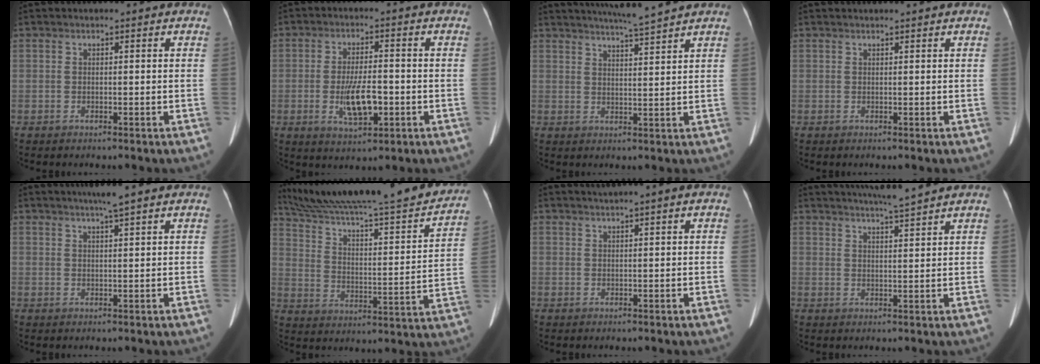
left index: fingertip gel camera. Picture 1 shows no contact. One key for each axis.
{"total": 6.9, "fx": -1.8, "fy": 2.2, "fz": 6.3, "tx": -0.121, "ty": -0.006, "tz": -0.028}
{"total": 7.2, "fx": 6.5, "fy": -1.3, "fz": 2.9, "tx": -0.051, "ty": -0.001, "tz": 0.098}
{"total": 1.8, "fx": 1.7, "fy": -0.1, "fz": 0.7, "tx": -0.008, "ty": 0.019, "tz": 0.026}
{"total": 3.1, "fx": 2.3, "fy": -0.5, "fz": 2.0, "tx": -0.037, "ty": 0.002, "tz": 0.041}
{"total": 30.9, "fx": 26.9, "fy": 2.0, "fz": 15.0, "tx": -0.243, "ty": -0.043, "tz": 0.370}
{"total": 2.2, "fx": 1.3, "fy": -0.2, "fz": 1.7, "tx": -0.036, "ty": 0.013, "tz": 0.025}
{"total": 6.3, "fx": 5.6, "fy": -1.1, "fz": 2.6, "tx": -0.046, "ty": 0.001, "tz": 0.086}